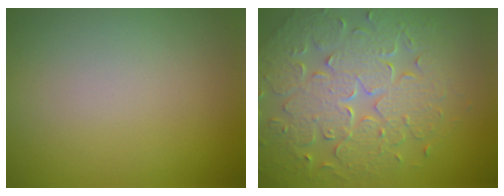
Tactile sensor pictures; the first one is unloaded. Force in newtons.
{"total": 8.7, "press": 6.3, "slide": 6.0}